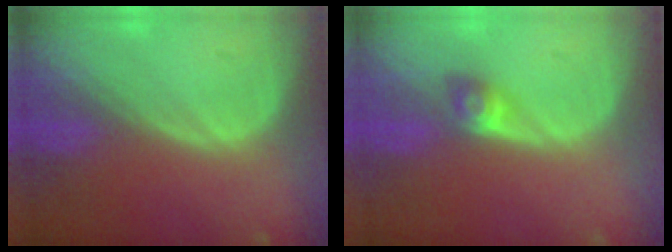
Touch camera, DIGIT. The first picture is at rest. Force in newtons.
{"total": 2.8, "press": 2.5, "slide": 1.3}